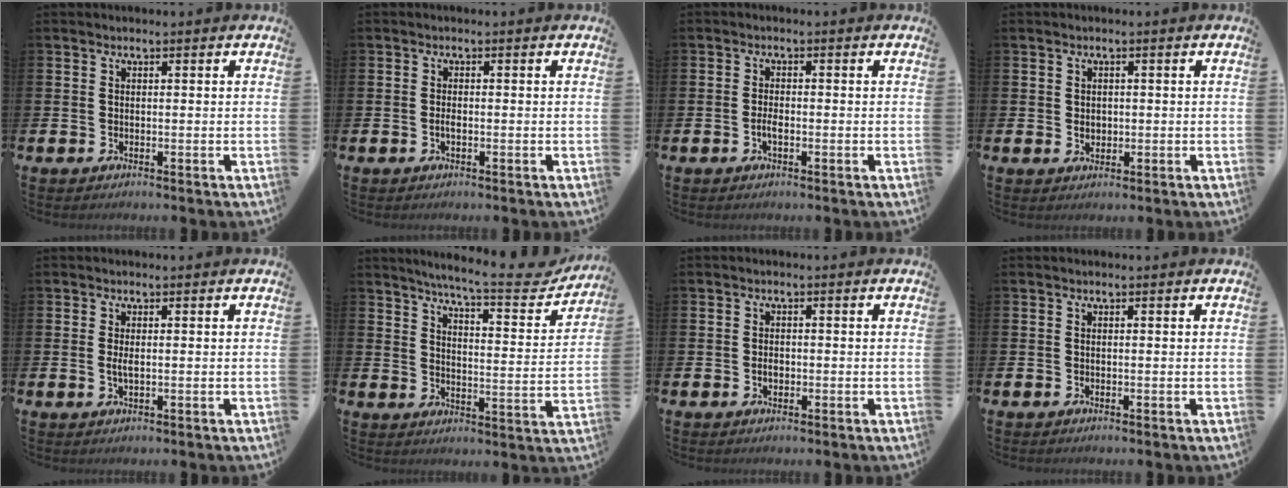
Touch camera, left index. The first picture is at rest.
{"total": 1.1, "force": [-0.2, 0.5, 0.9], "torque": [-0.015, 0.000, -0.006]}
{"total": 1.7, "force": [-0.6, 0.7, 1.5], "torque": [-0.024, 0.000, -0.012]}
{"total": 1.4, "force": [0.4, 1.2, 0.6], "torque": [-0.001, 0.005, 0.003]}
{"total": 1.5, "force": [0.1, 0.5, 1.4], "torque": [-0.015, -0.003, -0.003]}
{"total": 7.8, "force": [7.1, 0.7, 3.0], "torque": [-0.066, -0.054, 0.116]}
{"total": 1.5, "force": [-0.3, 1.0, 1.0], "torque": [-0.016, 0.005, -0.008]}
{"total": 0.0}